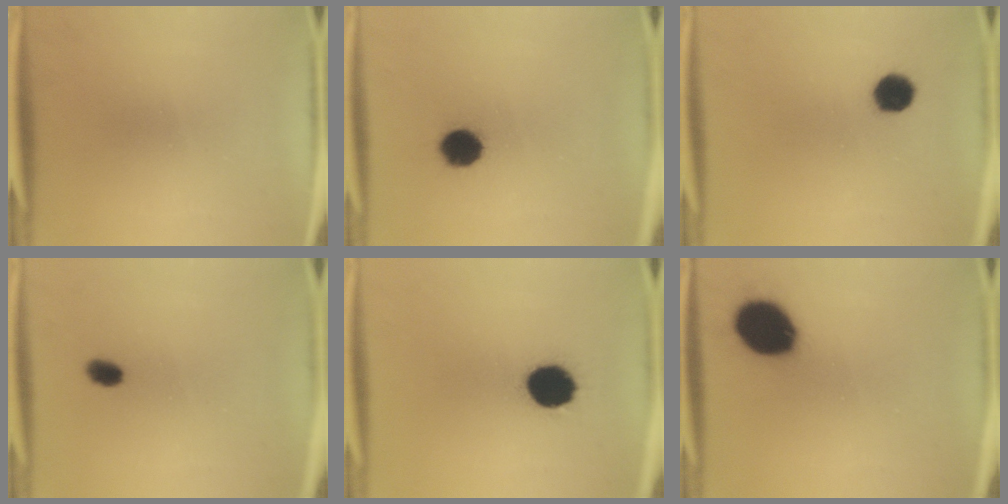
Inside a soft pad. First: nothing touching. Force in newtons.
{"total": 7.0}
{"total": 5.3}
{"total": 2.5}
{"total": 11.7}
{"total": 14.8}